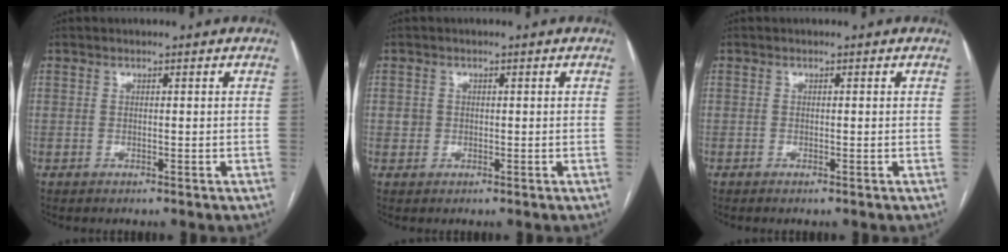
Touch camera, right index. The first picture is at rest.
{"total": 1.4, "force": [0.1, 1.4, 0.2], "torque": [-0.002, 0.007, 0.004]}
{"total": 0.0}